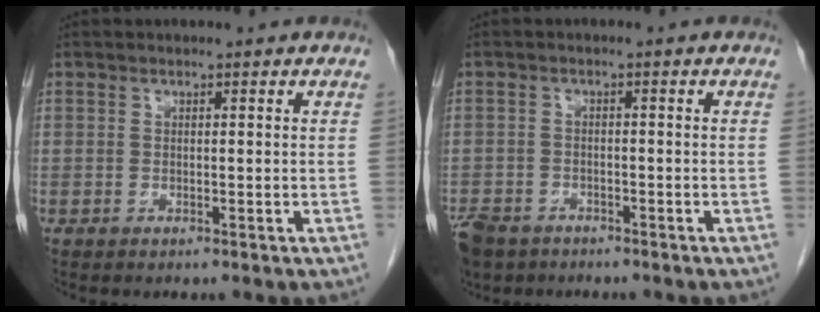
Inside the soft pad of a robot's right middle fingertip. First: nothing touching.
{"total": 8.5, "force": [-6.0, 5.2, 3.0], "torque": [-0.078, -0.007, -0.102]}